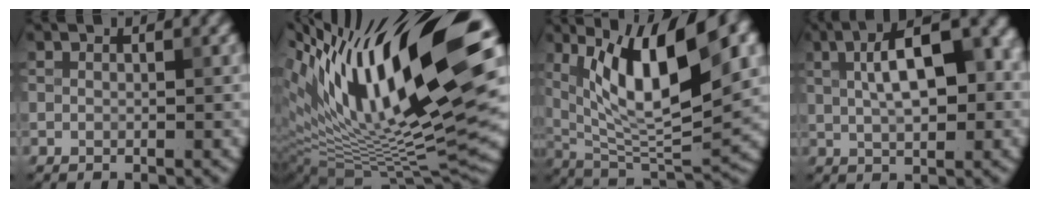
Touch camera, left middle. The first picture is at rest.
{"total": 18.5, "force": [6.0, 6.5, 16.2], "torque": [-0.287, 0.028, 0.102]}
{"total": 12.4, "force": [4.0, 4.4, 10.9], "torque": [-0.181, 0.004, 0.078]}
{"total": 9.9, "force": [1.5, 4.4, 8.8], "torque": [-0.126, 0.023, 0.024]}